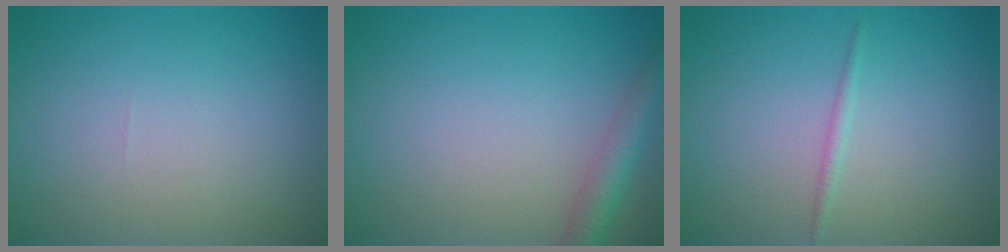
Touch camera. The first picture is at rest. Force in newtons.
{"total": 3.0, "press": 3.0, "slide": 0.1}
{"total": 0.8, "press": 0.8, "slide": 0.0}